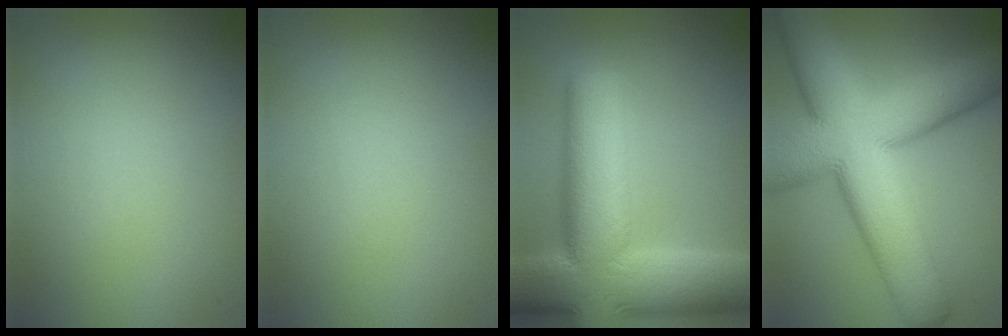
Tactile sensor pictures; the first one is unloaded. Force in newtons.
{"total": 0.0}
{"total": 15.9, "press": 15.9, "slide": 1.0}
{"total": 15.2, "press": 15.2, "slide": 0.9}